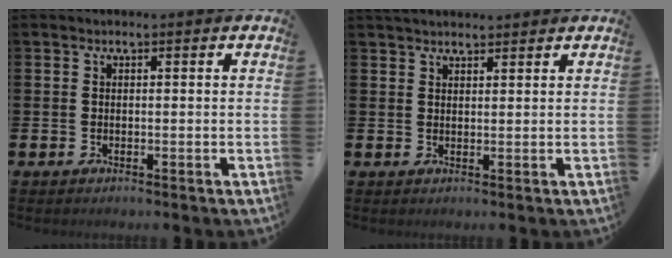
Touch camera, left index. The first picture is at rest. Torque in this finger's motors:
{"motor_torque": [0.73, -1.41, 0.12, 0.10]}